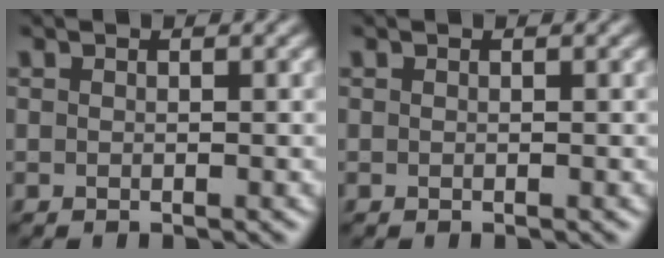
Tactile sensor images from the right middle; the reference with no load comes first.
{"total": 0.0}